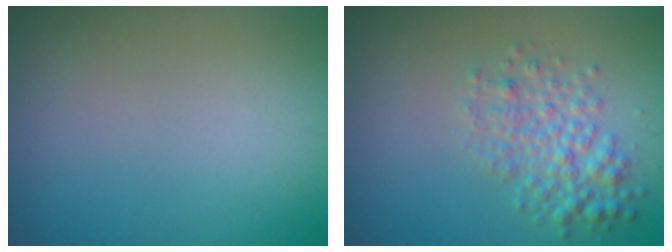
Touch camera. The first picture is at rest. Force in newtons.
{"total": 3.4, "press": 3.4, "slide": 0.1}